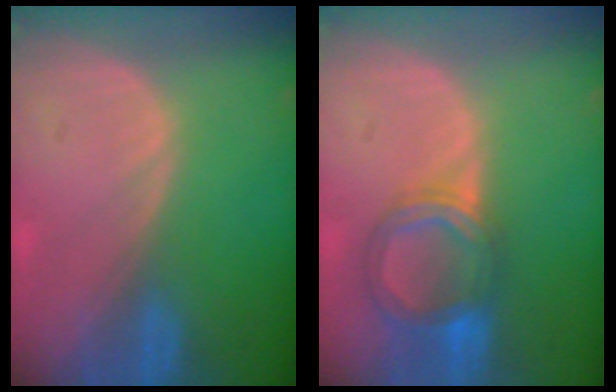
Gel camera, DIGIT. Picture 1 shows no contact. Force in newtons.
{"total": 6.1, "press": 5.9, "slide": 1.4}